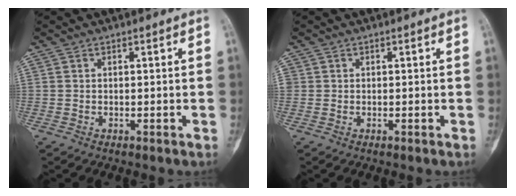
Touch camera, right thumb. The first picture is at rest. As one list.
[{"total": 0.6, "force": [0.1, 0.6, 0.1], "torque": [0.005, 0.004, 0.001]}]